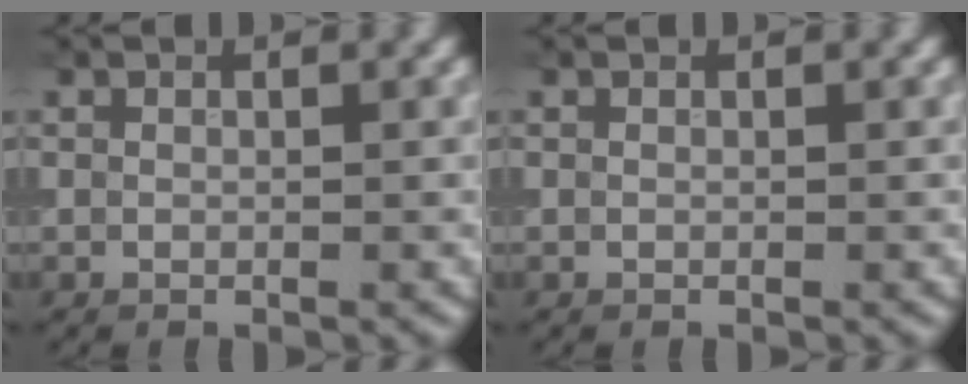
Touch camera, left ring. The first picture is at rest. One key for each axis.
{"total": 0.0}